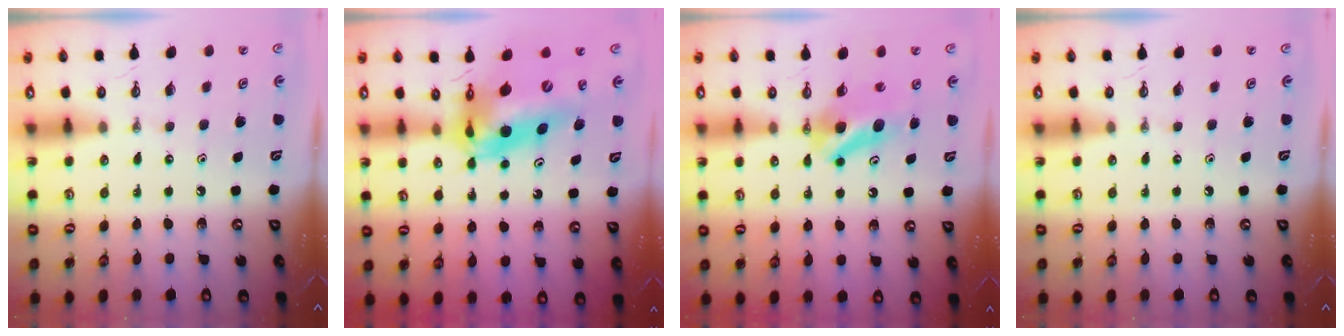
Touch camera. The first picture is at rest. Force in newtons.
{"total": 16.1, "press": 16.1, "slide": 1.4}
{"total": 7.8, "press": 5.0, "slide": 6.0}
{"total": 0.0}